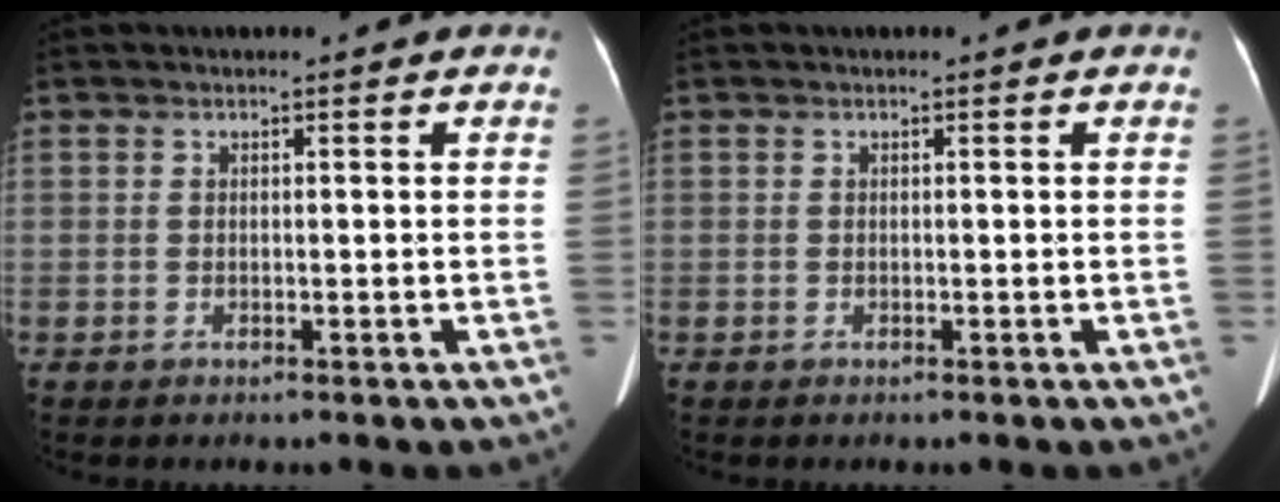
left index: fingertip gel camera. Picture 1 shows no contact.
{"total": 0.0}